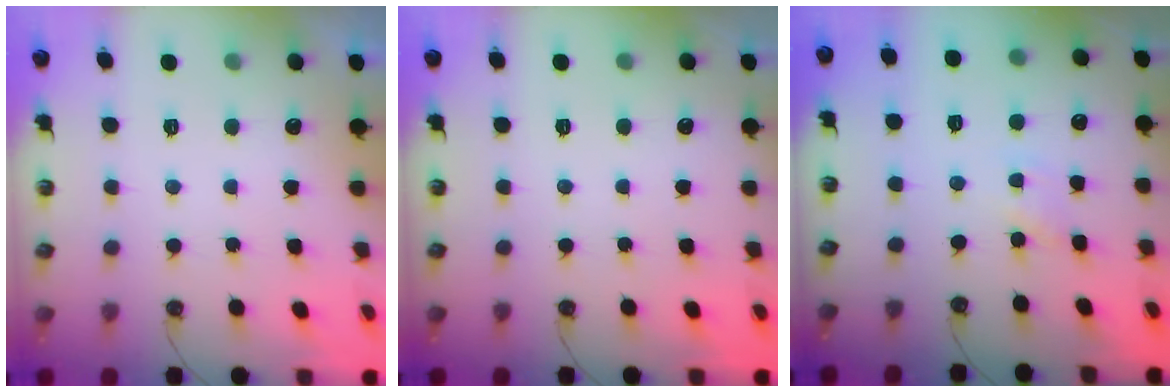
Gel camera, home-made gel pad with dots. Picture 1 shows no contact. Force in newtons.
{"total": 0.0}
{"total": 1.8, "press": 1.7, "slide": 0.3}